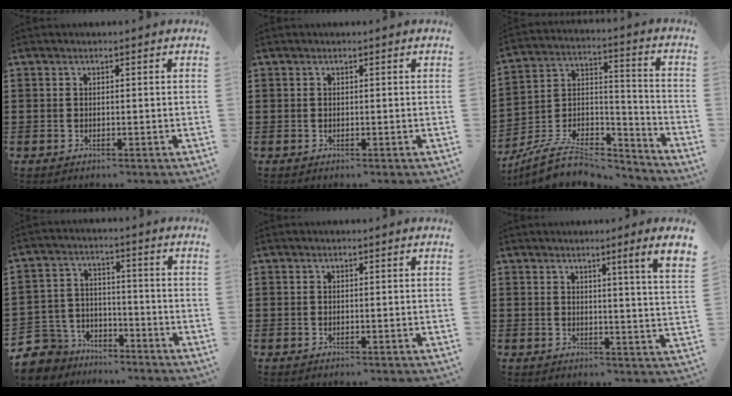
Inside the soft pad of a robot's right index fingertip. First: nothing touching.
{"total": 0.0}
{"total": 8.7, "force": [-7.0, 3.5, 3.7], "torque": [-0.076, 0.014, -0.135]}
{"total": 6.0, "force": [-5.4, 2.8, 0.2], "torque": [-0.052, 0.003, -0.118]}
{"total": 0.0}
{"total": 3.5, "force": [2.1, -1.1, 2.6], "torque": [-0.038, -0.019, 0.026]}